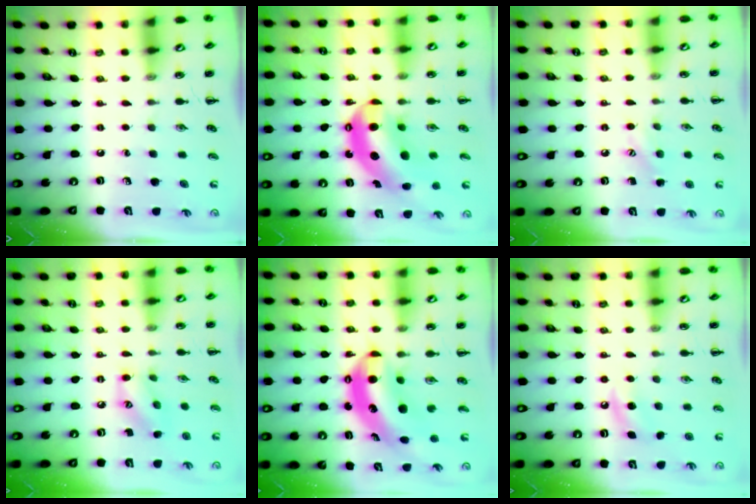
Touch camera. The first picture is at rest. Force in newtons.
{"total": 13.7, "press": 13.1, "slide": 3.9}
{"total": 6.7, "press": 6.6, "slide": 1.5}
{"total": 8.7, "press": 8.7, "slide": 0.3}
{"total": 7.9, "press": 7.7, "slide": 2.0}
{"total": 6.3, "press": 6.1, "slide": 1.5}